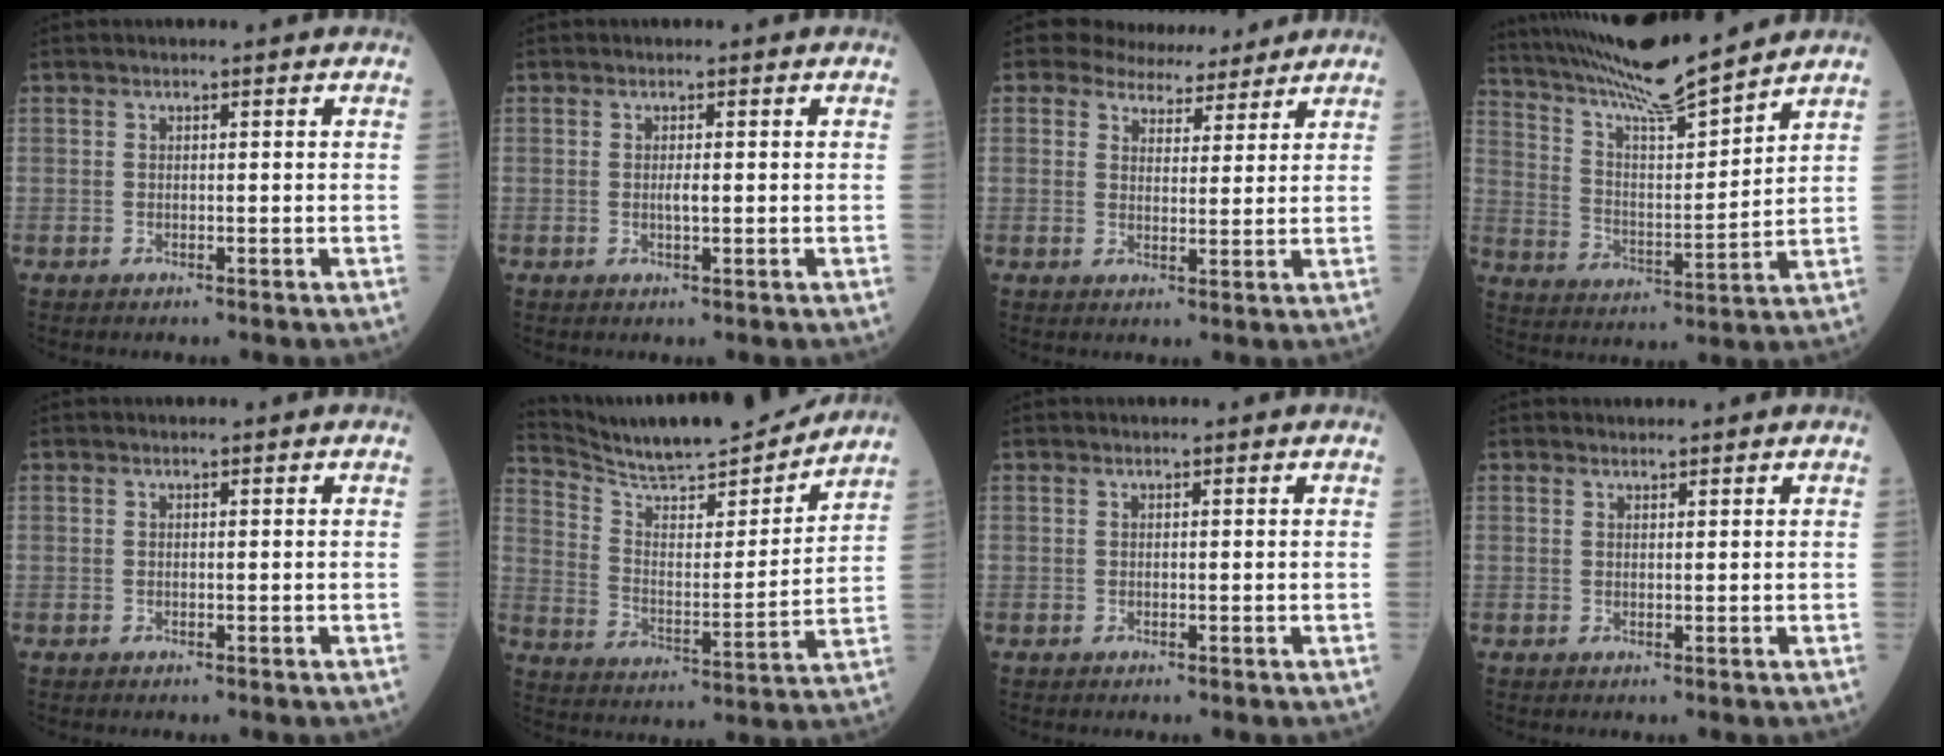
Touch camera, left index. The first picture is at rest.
{"total": 1.1, "force": [0.0, 0.2, 1.1], "torque": [-0.022, -0.001, 0.001]}
{"total": 6.8, "force": [6.1, 2.7, 1.1], "torque": [-0.013, 0.003, 0.083]}
{"total": 16.2, "force": [14.5, -0.1, 7.3], "torque": [-0.140, 0.006, 0.252]}
{"total": 0.0}
{"total": 18.3, "force": [17.2, 1.1, 6.0], "torque": [-0.113, -0.023, 0.269]}
{"total": 0.0}
{"total": 0.7, "force": [0.7, 0.1, 0.0], "torque": [-0.009, 0.000, 0.012]}